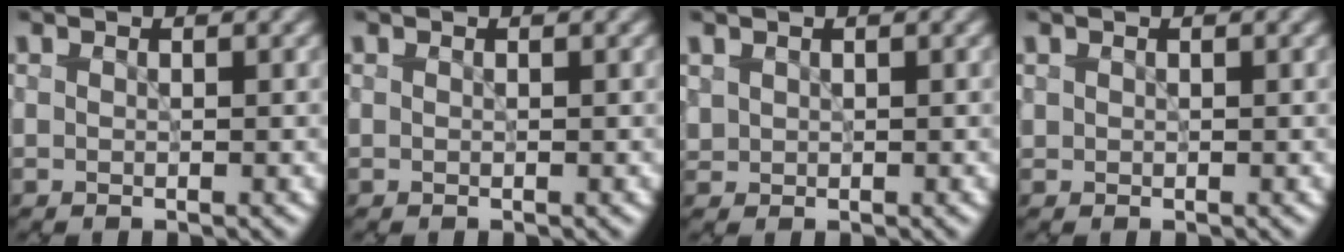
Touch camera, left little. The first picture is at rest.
{"total": 0.0}
{"total": 0.7, "force": [0.4, 0.5, 0.0], "torque": [0.002, -0.001, 0.010]}
{"total": 0.0}